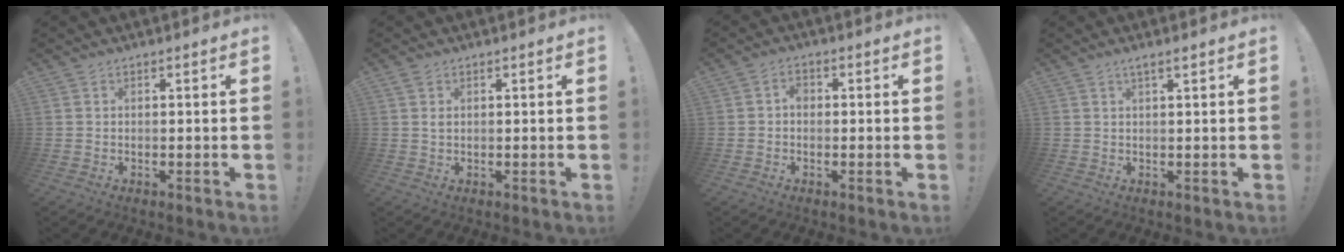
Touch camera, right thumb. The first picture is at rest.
{"total": 1.0, "force": [0.6, 0.6, 0.6], "torque": [-0.012, 0.000, 0.011]}
{"total": 2.6, "force": [-0.4, 1.8, 1.8], "torque": [-0.025, 0.005, -0.010]}
{"total": 1.9, "force": [1.1, 0.1, 1.6], "torque": [-0.030, 0.000, 0.018]}